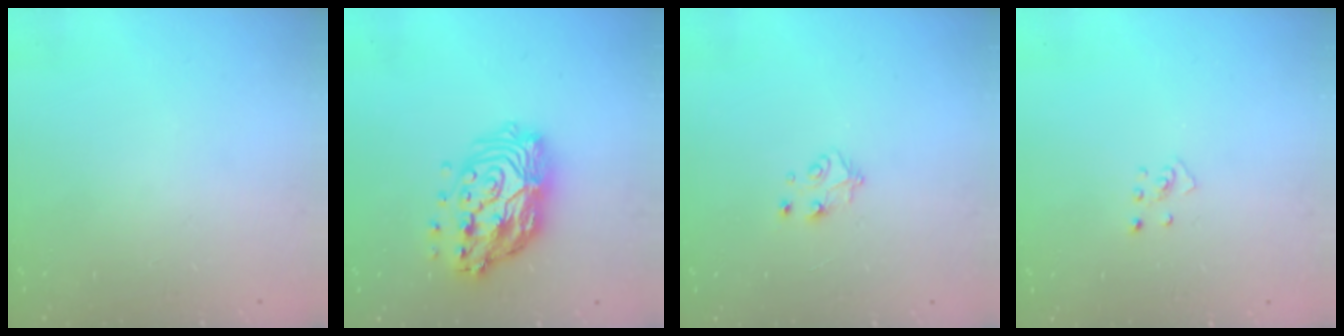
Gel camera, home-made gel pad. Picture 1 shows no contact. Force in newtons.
{"total": 17.1, "press": 17.0, "slide": 1.6}
{"total": 5.4, "press": 5.4, "slide": 0.4}
{"total": 3.6, "press": 3.6, "slide": 0.4}